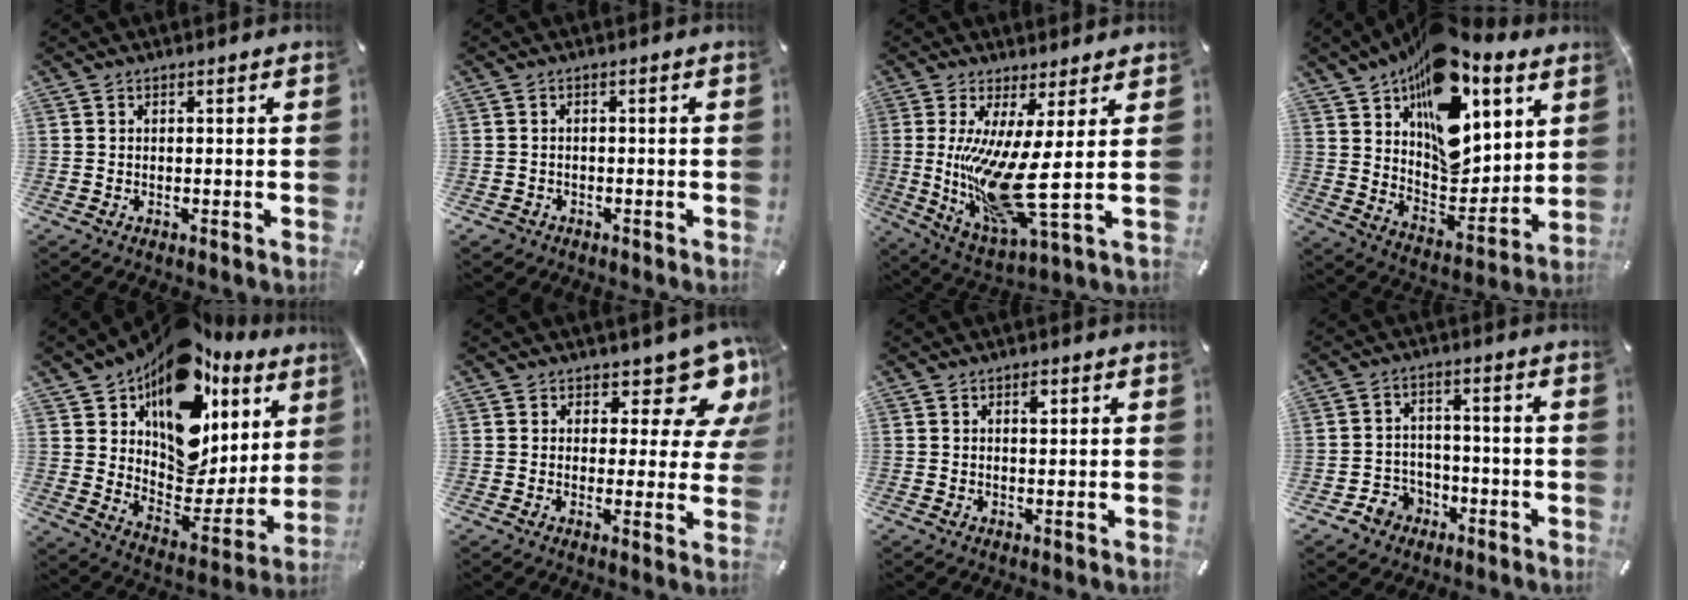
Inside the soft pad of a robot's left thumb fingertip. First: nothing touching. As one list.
[{"total": 1.7, "force": [-0.9, 1.4, 0.4], "torque": [-0.009, 0.006, -0.021]}, {"total": 16.8, "force": [0.9, 3.2, 16.5], "torque": [-0.325, -0.043, 0.019]}, {"total": 21.9, "force": [11.9, 12.7, 13.3], "torque": [-0.188, -0.082, 0.211]}, {"total": 18.9, "force": [11.3, 12.1, 9.2], "torque": [-0.115, -0.112, 0.199]}, {"total": 11.3, "force": [7.6, 5.4, 6.5], "torque": [-0.073, -0.062, 0.129]}, {"total": 2.1, "force": [1.0, 1.0, 1.6], "torque": [-0.019, -0.005, 0.014]}, {"total": 6.0, "force": [-2.9, 5.0, 1.5], "torque": [-0.036, 0.017, -0.053]}]